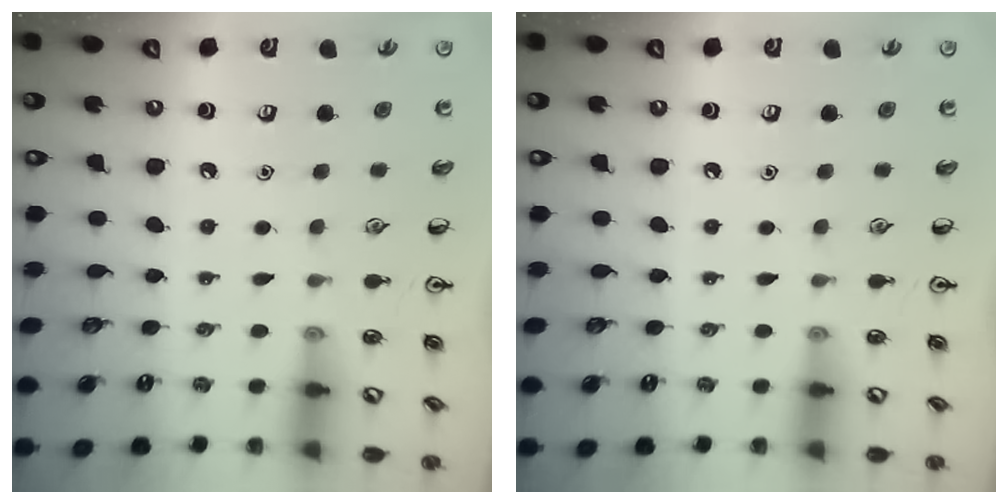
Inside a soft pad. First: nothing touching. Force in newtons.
{"total": 0.0}